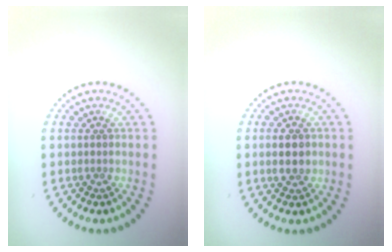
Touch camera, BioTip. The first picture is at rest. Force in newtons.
{"total": 2.1, "press": 2.0, "slide": 0.2}